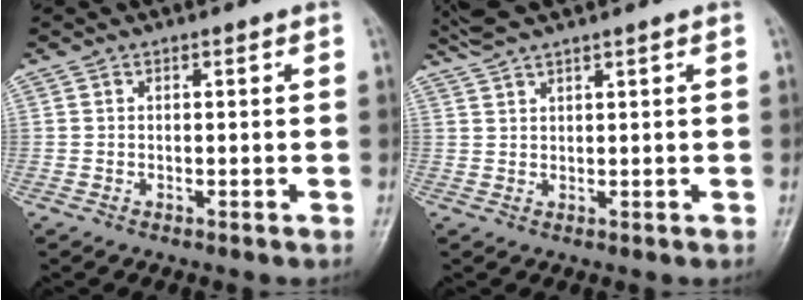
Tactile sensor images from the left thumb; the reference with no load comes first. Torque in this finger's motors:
{"motor_torque": [2.07, -0.40, 1.18, -1.30, 0.04]}